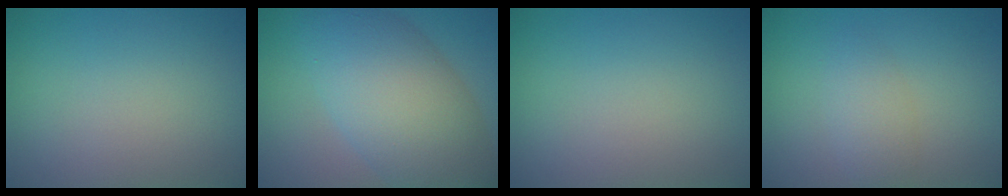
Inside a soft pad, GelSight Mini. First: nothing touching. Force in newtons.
{"total": 9.3, "press": 9.3, "slide": 0.4}
{"total": 0.0}
{"total": 2.1, "press": 2.1, "slide": 0.1}